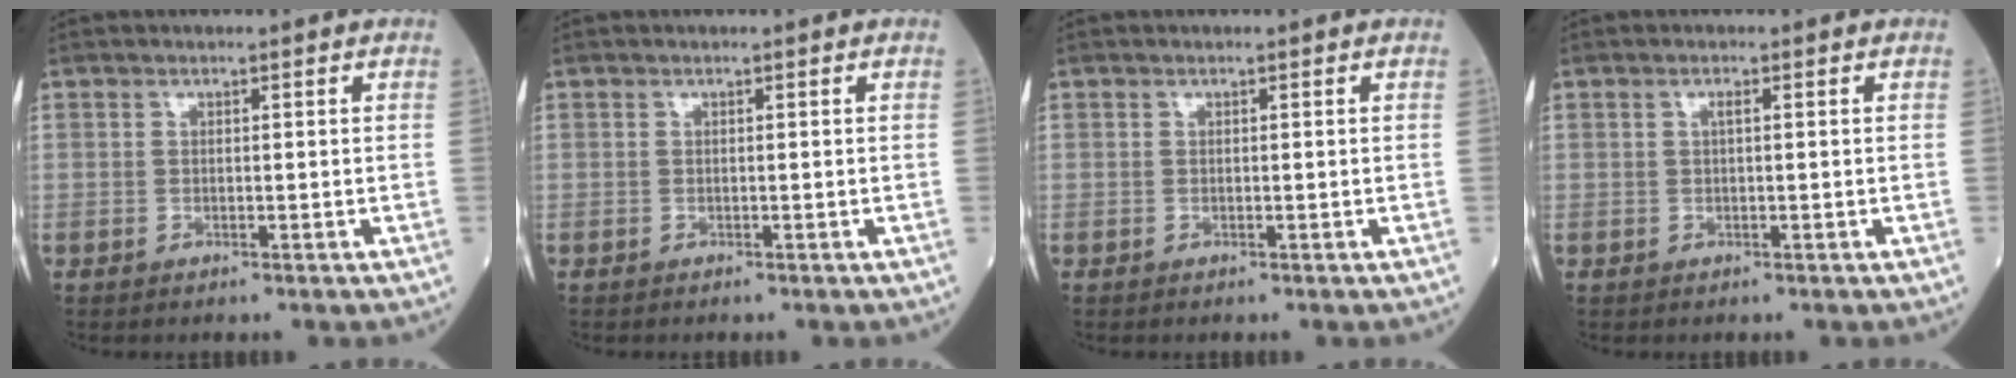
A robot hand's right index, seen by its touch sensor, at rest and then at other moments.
{"total": 0.0}
{"total": 0.0}
{"total": 0.8, "force": [0.2, 0.1, 0.8], "torque": [-0.017, 0.002, 0.003]}